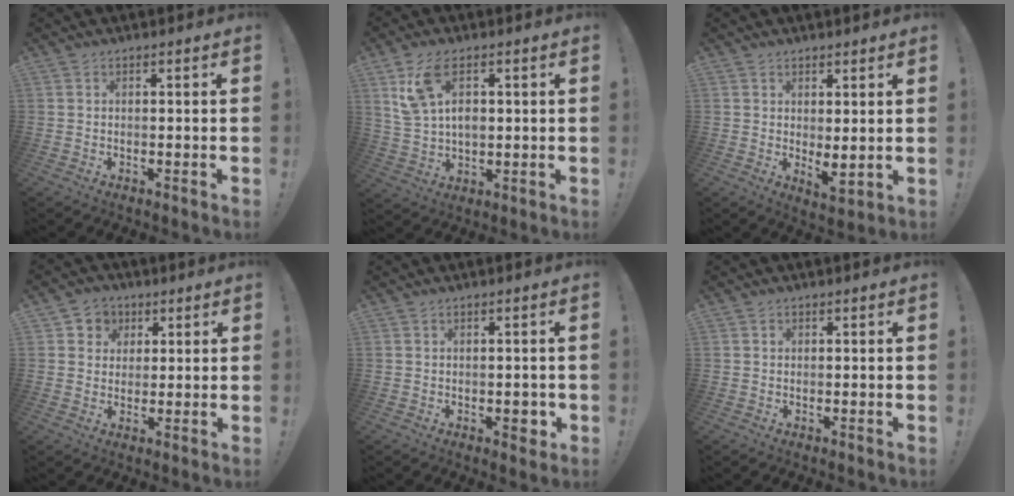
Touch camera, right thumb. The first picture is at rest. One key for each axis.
{"total": 9.4, "fx": 3.3, "fy": 6.0, "fz": 6.4, "tx": -0.113, "ty": -0.008, "tz": 0.060}
{"total": 4.2, "fx": 1.5, "fy": 1.3, "fz": 3.8, "tx": -0.051, "ty": -0.020, "tz": 0.031}
{"total": 5.6, "fx": 1.5, "fy": 5.4, "fz": 1.0, "tx": -0.016, "ty": -0.008, "tz": 0.030}
{"total": 2.8, "fx": -0.6, "fy": 1.6, "fz": 2.2, "tx": -0.024, "ty": 0.002, "tz": -0.011}
{"total": 0.5, "fx": 0.1, "fy": 0.5, "fz": 0.0, "tx": 0.000, "ty": 0.003, "tz": 0.002}